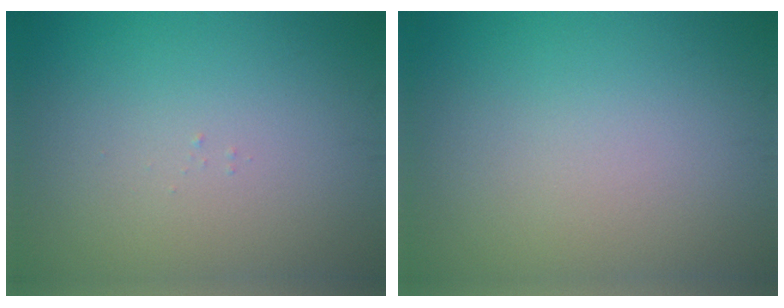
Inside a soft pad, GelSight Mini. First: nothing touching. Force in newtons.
{"total": 0.0}